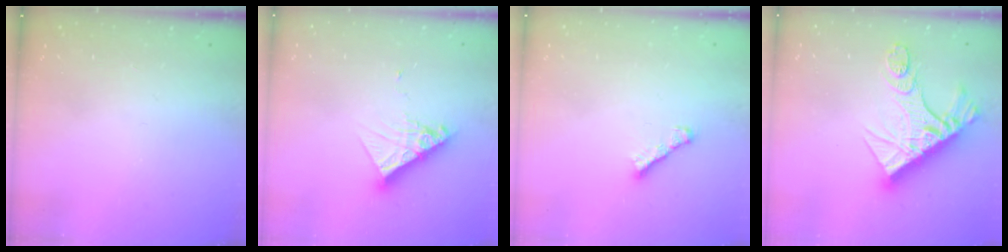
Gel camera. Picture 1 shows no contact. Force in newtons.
{"total": 10.1, "press": 10.1, "slide": 0.9}
{"total": 1.9, "press": 1.8, "slide": 0.6}
{"total": 18.6, "press": 18.5, "slide": 2.1}